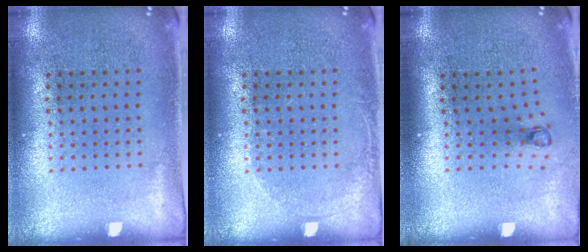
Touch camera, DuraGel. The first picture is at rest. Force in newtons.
{"total": 0.7, "press": 0.7, "slide": 0.1}
{"total": 0.7, "press": 0.3, "slide": 0.6}